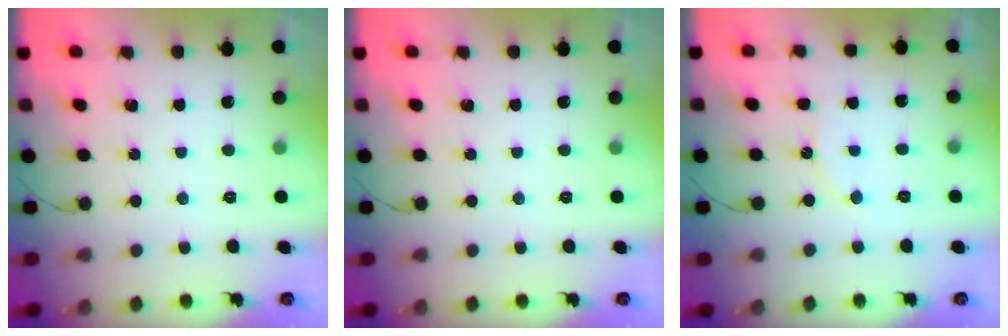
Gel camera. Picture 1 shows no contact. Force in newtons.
{"total": 0.0}
{"total": 7.5, "press": 7.2, "slide": 2.0}